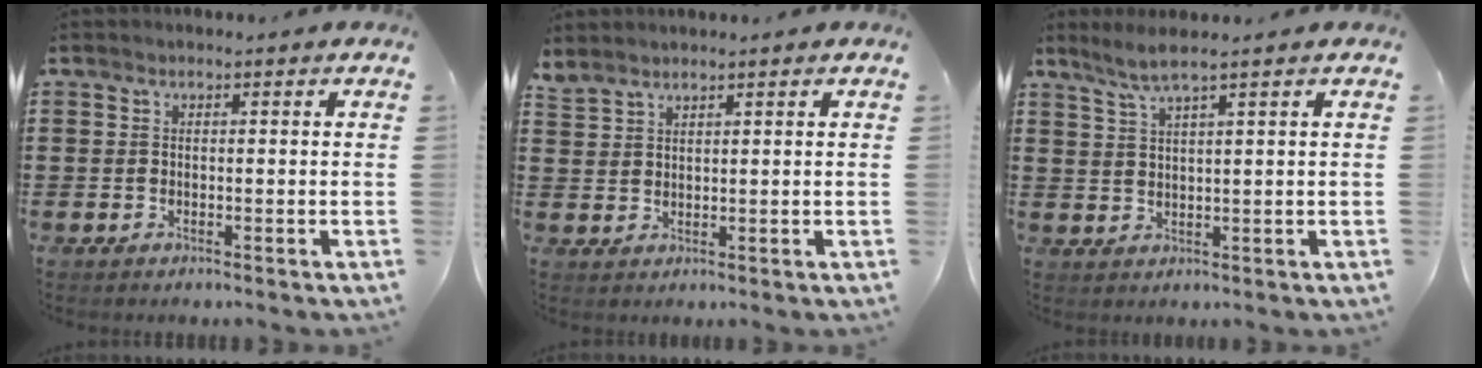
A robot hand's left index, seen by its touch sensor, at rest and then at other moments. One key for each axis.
{"total": 1.6, "fx": 1.6, "fy": 0.2, "fz": 0.2, "tx": -0.006, "ty": -0.001, "tz": 0.032}
{"total": 3.3, "fx": 2.4, "fy": -0.4, "fz": 2.3, "tx": -0.049, "ty": 0.001, "tz": 0.042}